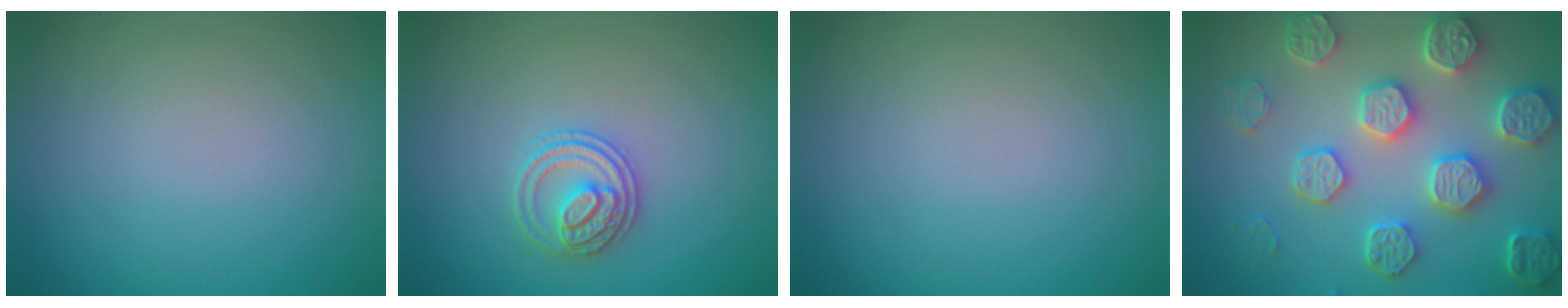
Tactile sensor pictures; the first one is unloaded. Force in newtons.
{"total": 2.7, "press": 2.6, "slide": 0.5}
{"total": 0.0}
{"total": 6.7, "press": 5.8, "slide": 3.4}